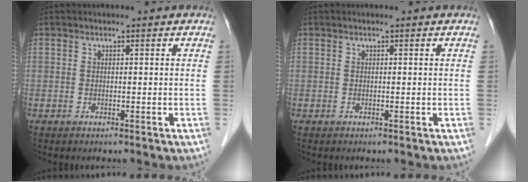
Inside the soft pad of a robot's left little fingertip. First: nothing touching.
{"total": 0.0}